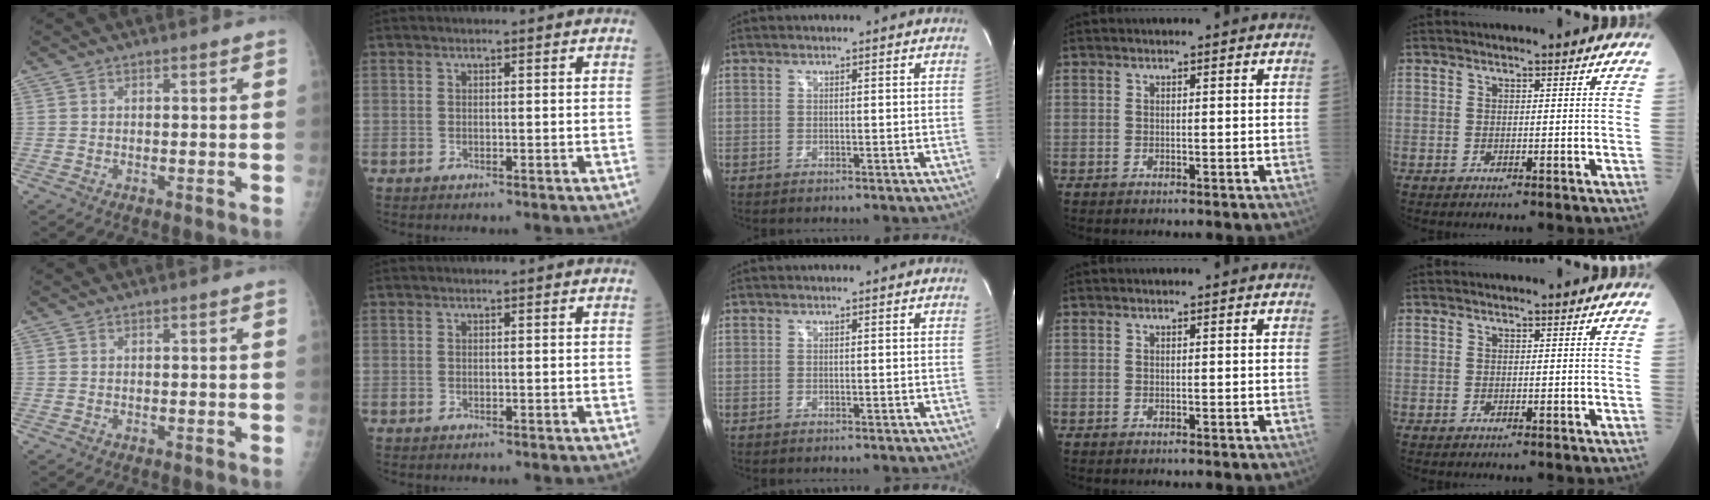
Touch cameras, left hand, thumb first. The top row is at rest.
{}